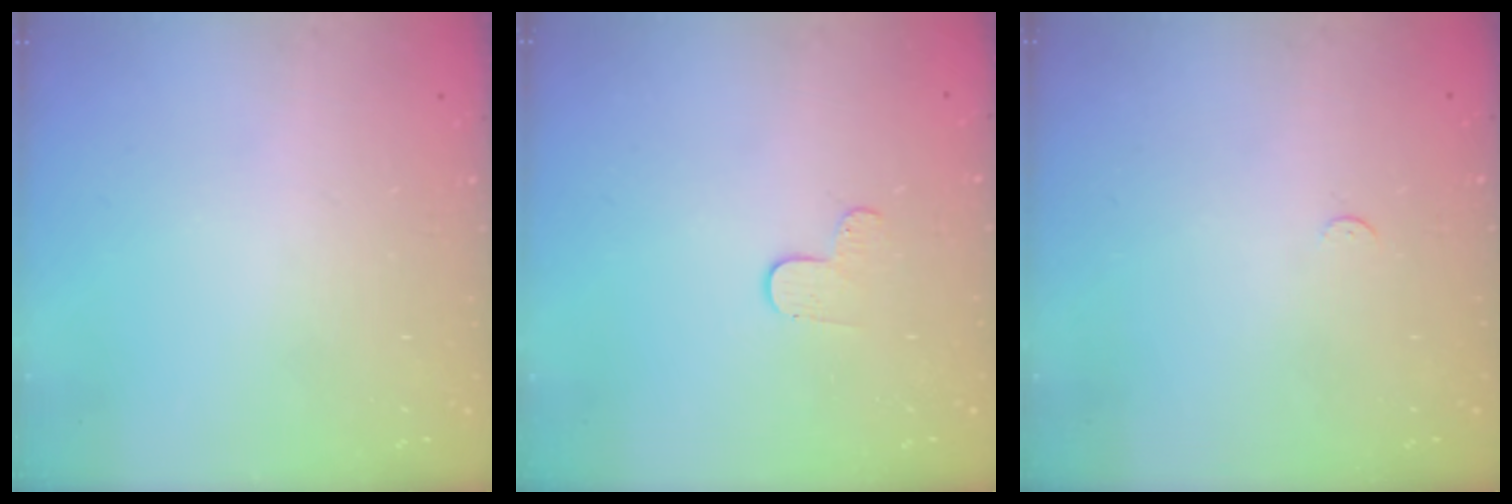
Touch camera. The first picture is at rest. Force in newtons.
{"total": 3.9, "press": 3.9, "slide": 0.4}
{"total": 2.3, "press": 2.3, "slide": 0.3}